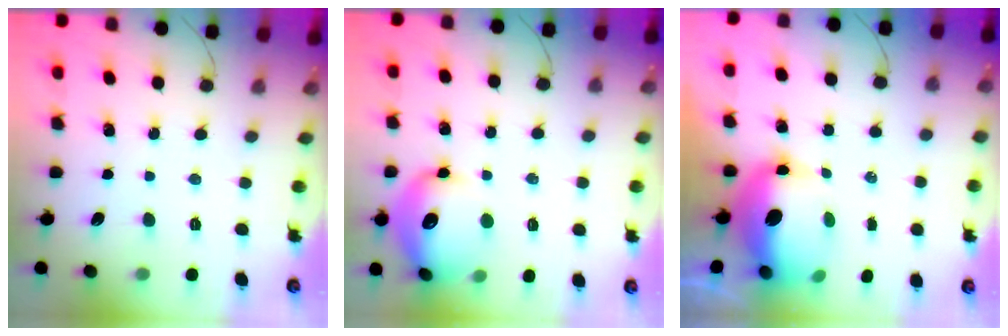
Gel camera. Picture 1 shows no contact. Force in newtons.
{"total": 15.0, "press": 14.9, "slide": 1.6}
{"total": 13.7, "press": 13.3, "slide": 3.3}